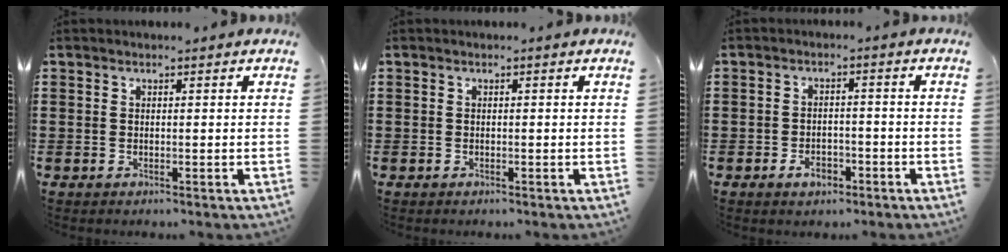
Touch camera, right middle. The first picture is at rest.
{"total": 0.0}
{"total": 3.1, "force": [-2.0, 1.6, 1.7], "torque": [-0.036, 0.000, -0.038]}